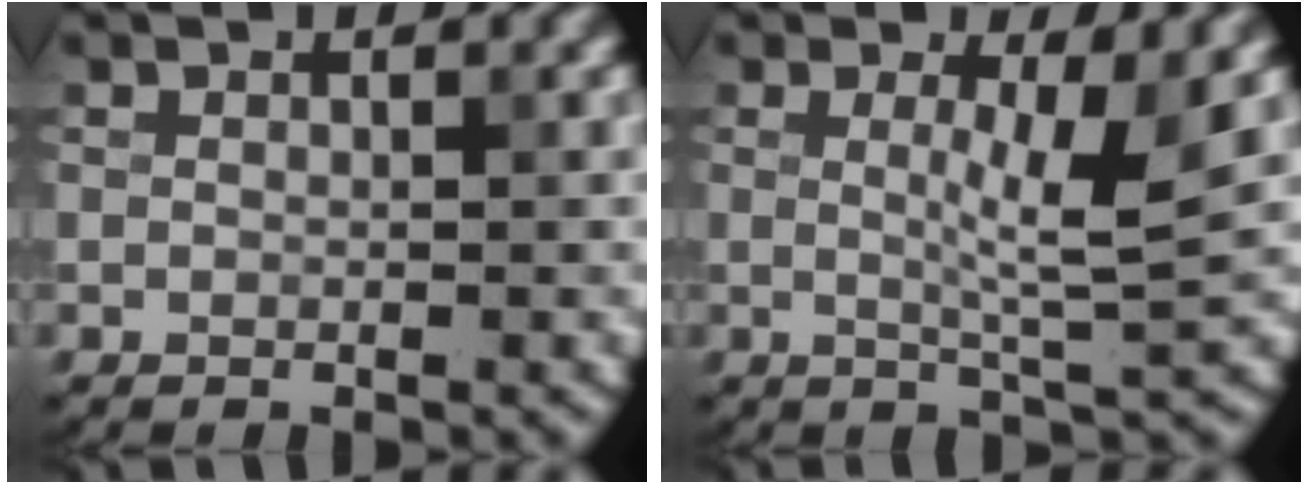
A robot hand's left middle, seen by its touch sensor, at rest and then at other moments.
{"total": 3.4, "force": [0.5, 0.3, 3.3], "torque": [-0.059, -0.005, 0.011]}